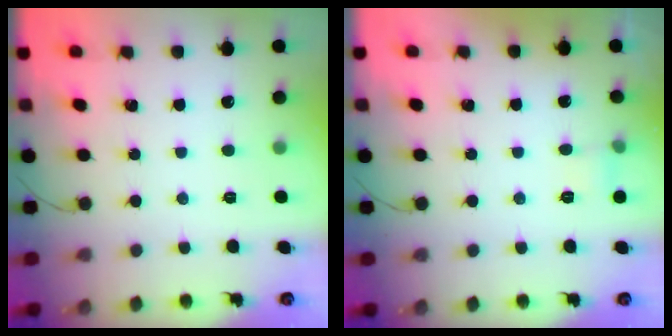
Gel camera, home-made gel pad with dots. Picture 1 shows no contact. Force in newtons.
{"total": 4.5, "press": 4.3, "slide": 1.2}